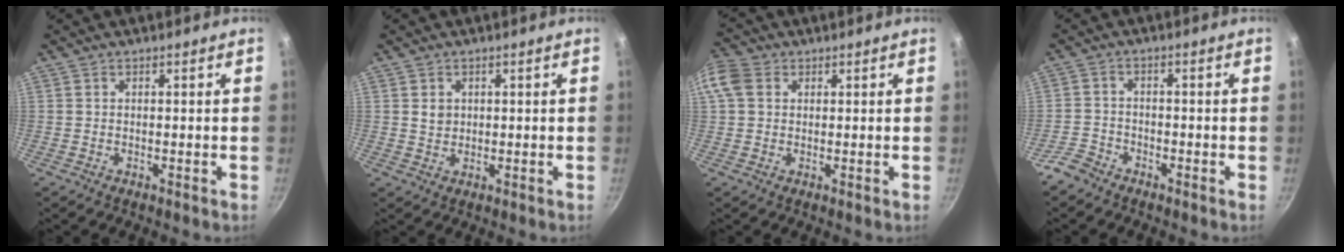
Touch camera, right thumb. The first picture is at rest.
{"total": 2.3, "force": [0.6, 1.9, 1.1], "torque": [-0.010, 0.001, 0.012]}
{"total": 5.4, "force": [1.5, 4.2, 3.1], "torque": [-0.060, 0.008, 0.019]}
{"total": 3.7, "force": [-3.1, 1.9, 0.8], "torque": [-0.015, 0.031, -0.063]}